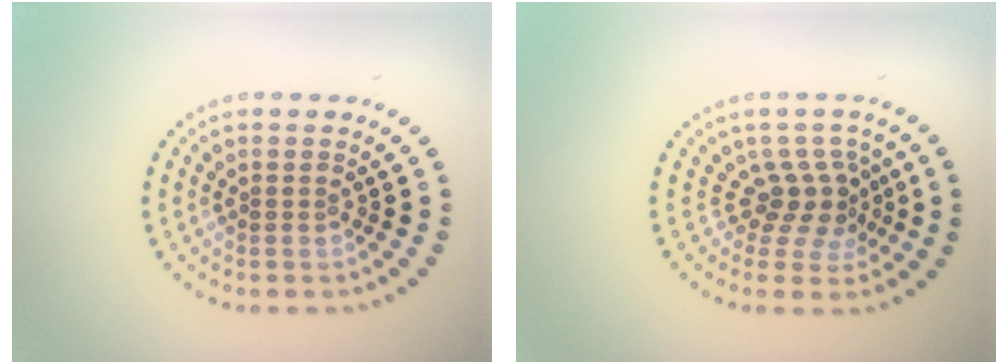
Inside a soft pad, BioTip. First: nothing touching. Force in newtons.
{"total": 2.9, "press": 1.9, "slide": 2.2}